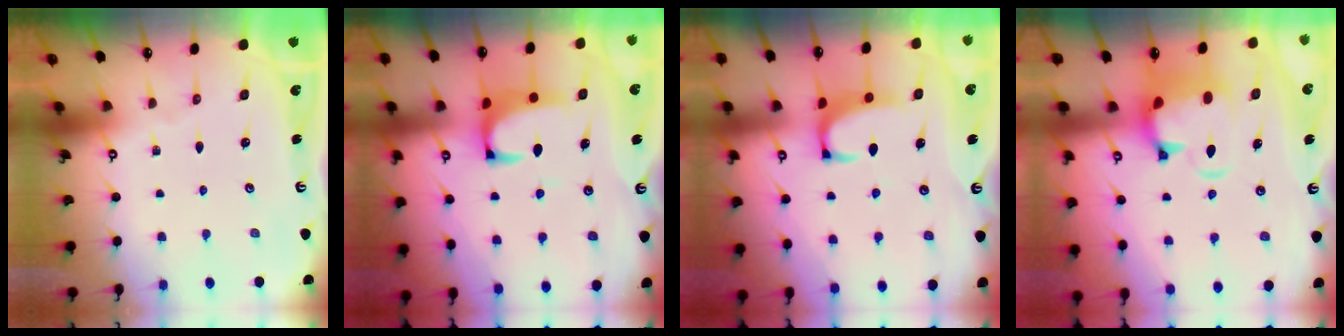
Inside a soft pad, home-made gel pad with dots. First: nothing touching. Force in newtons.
{"total": 2.4, "press": 2.2, "slide": 1.0}
{"total": 2.5, "press": 2.4, "slide": 0.7}
{"total": 3.6, "press": 3.3, "slide": 1.6}